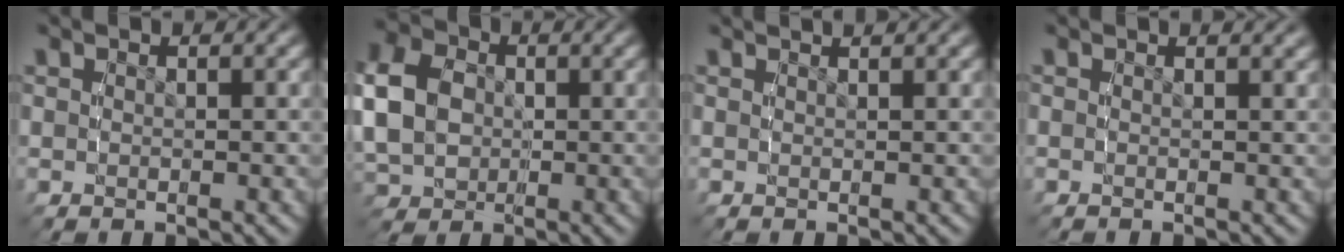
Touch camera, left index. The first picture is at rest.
{"total": 7.8, "force": [-0.3, 6.6, 4.2], "torque": [-0.107, -0.026, -0.001]}
{"total": 1.2, "force": [1.1, -0.3, 0.3], "torque": [0.001, 0.004, 0.016]}
{"total": 0.6, "force": [0.5, -0.3, 0.1], "torque": [0.003, 0.000, 0.006]}